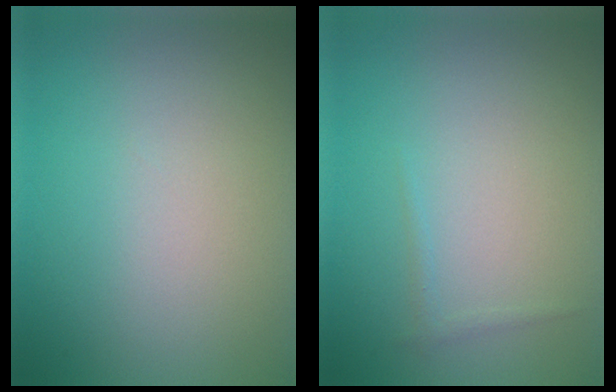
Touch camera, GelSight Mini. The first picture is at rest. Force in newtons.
{"total": 0.6, "press": 0.6, "slide": 0.1}